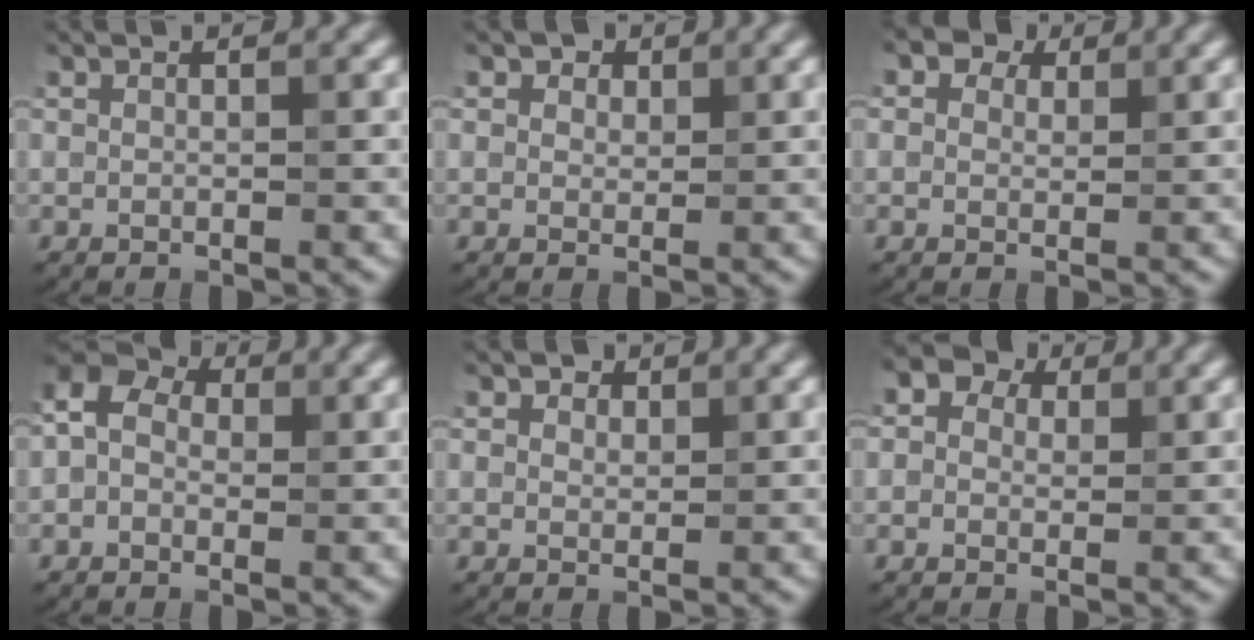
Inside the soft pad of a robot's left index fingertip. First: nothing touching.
{"total": 2.2, "force": [1.3, 1.5, 1.0], "torque": [-0.014, 0.001, 0.006]}
{"total": 3.7, "force": [2.3, 2.4, 1.7], "torque": [-0.029, 0.007, 0.008]}
{"total": 5.2, "force": [0.5, 4.3, 2.9], "torque": [-0.037, 0.024, -0.031]}
{"total": 1.7, "force": [1.1, 1.1, 0.7], "torque": [-0.009, 0.000, 0.008]}
{"total": 4.6, "force": [2.0, 3.5, 2.3], "torque": [-0.022, 0.015, -0.011]}